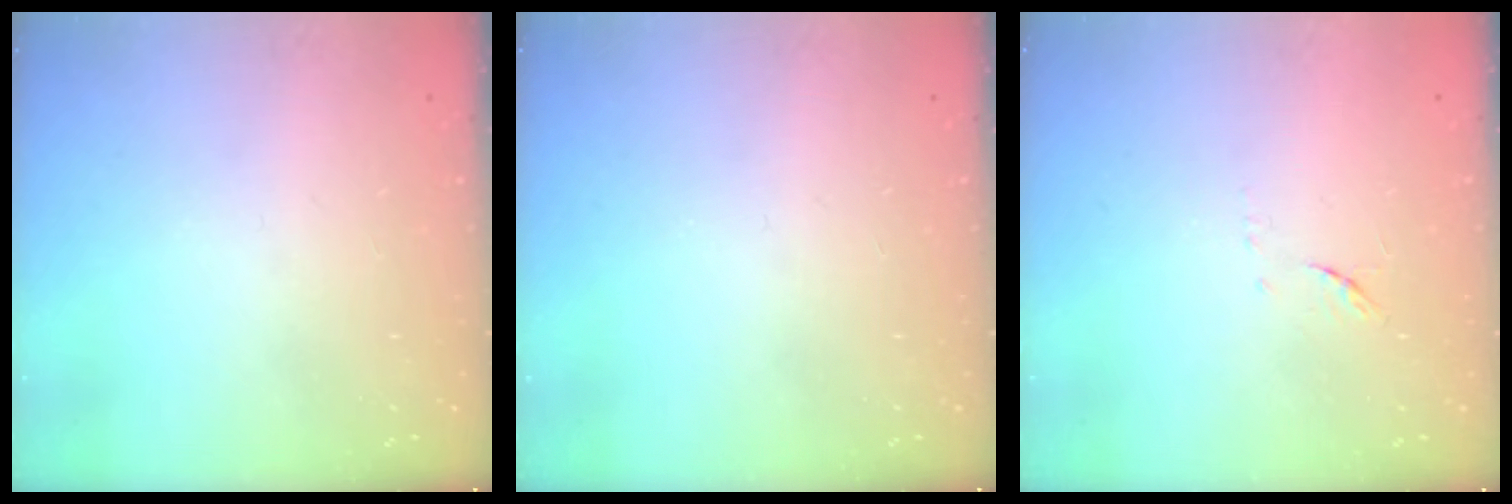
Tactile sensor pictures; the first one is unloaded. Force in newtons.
{"total": 0.0}
{"total": 5.4, "press": 5.3, "slide": 0.9}